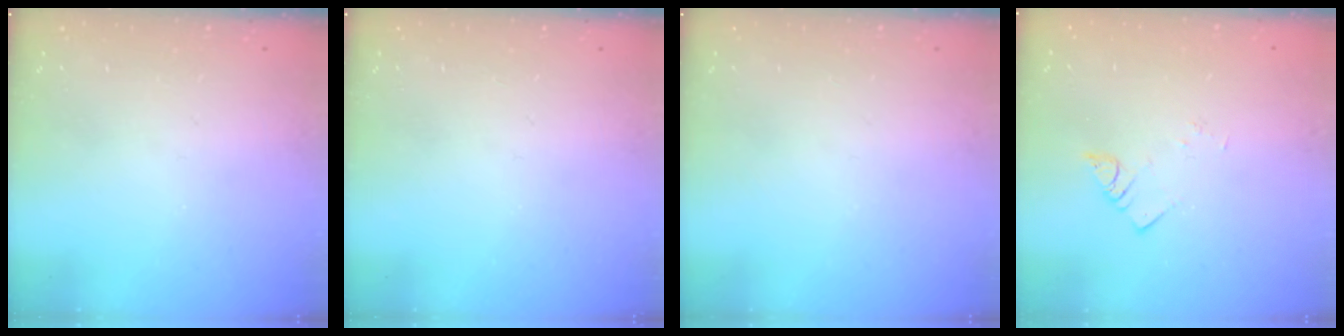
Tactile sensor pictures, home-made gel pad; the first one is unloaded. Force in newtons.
{"total": 0.0}
{"total": 0.0}
{"total": 1.9, "press": 1.9, "slide": 0.2}